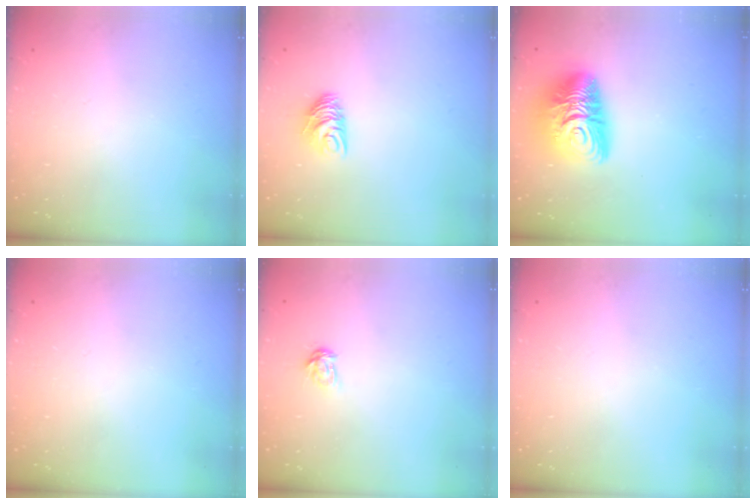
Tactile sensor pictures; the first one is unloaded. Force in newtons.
{"total": 7.3, "press": 7.3, "slide": 0.4}
{"total": 14.8, "press": 14.7, "slide": 1.5}
{"total": 0.0}
{"total": 3.9, "press": 3.9, "slide": 0.4}
{"total": 0.0}